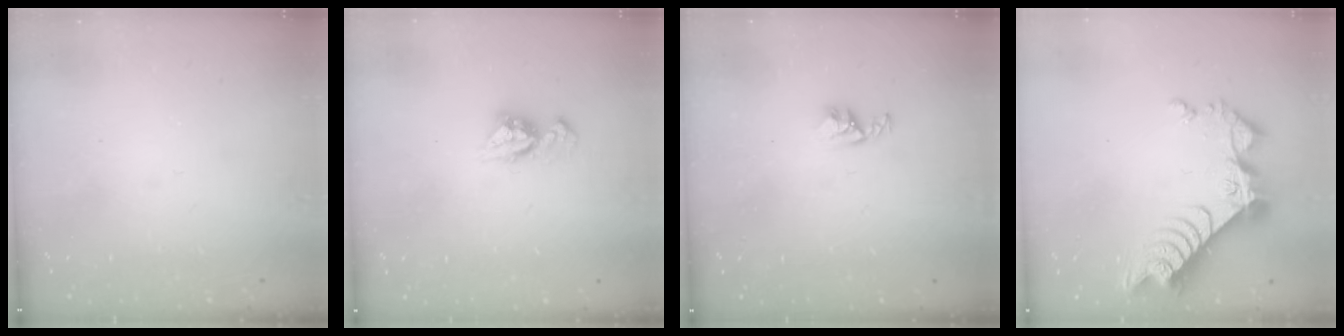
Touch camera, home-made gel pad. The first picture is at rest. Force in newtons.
{"total": 7.5, "press": 7.4, "slide": 0.8}
{"total": 3.7, "press": 3.6, "slide": 0.6}
{"total": 11.3, "press": 11.2, "slide": 0.8}